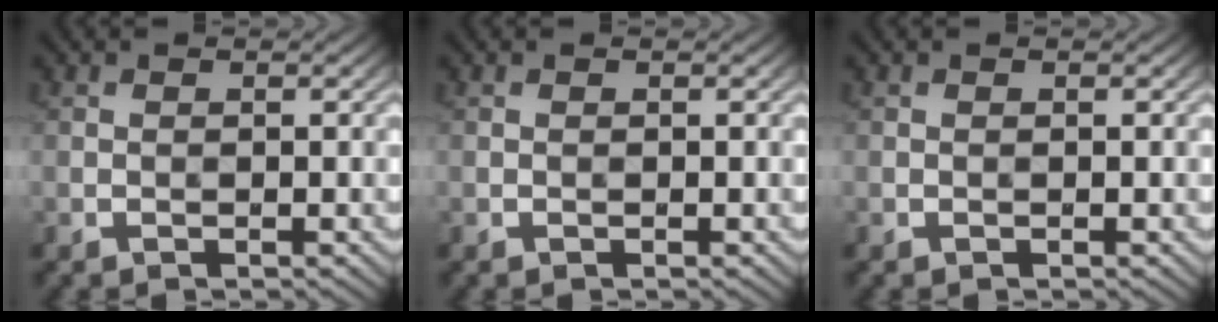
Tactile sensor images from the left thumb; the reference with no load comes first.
{"total": 0.0}
{"total": 0.0}